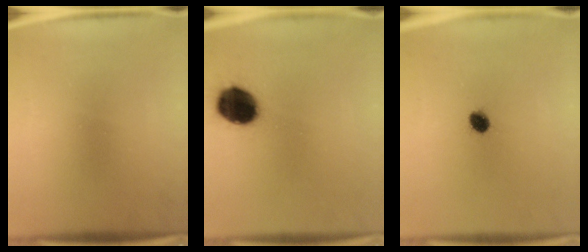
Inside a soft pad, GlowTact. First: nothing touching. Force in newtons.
{"total": 13.2}
{"total": 3.5}